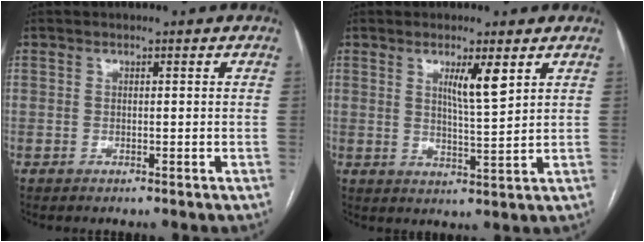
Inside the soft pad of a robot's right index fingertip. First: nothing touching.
{"total": 5.1, "force": [2.5, 0.1, 4.5], "torque": [-0.078, -0.008, 0.044]}